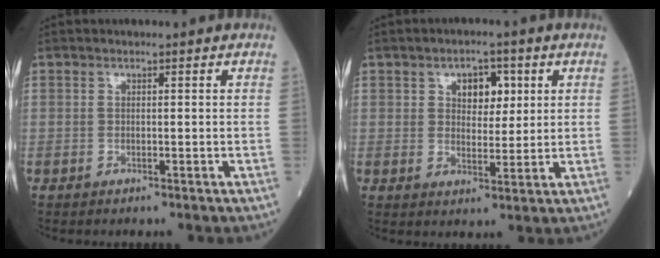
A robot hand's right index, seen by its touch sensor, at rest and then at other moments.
{"total": 5.3, "force": [2.0, 3.1, 3.7], "torque": [-0.050, 0.009, 0.033]}